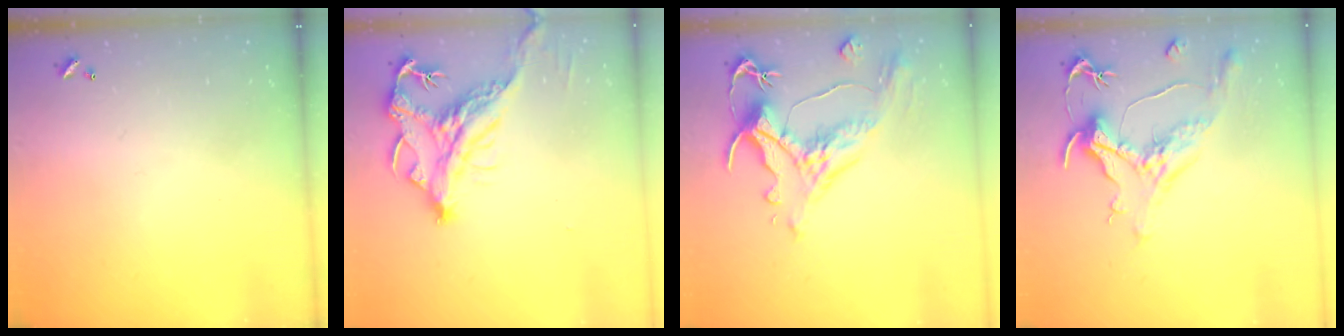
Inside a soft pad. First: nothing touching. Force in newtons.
{"total": 3.2, "press": 3.0, "slide": 1.3}
{"total": 1.5, "press": 0.2, "slide": 1.5}
{"total": 1.3, "press": 1.1, "slide": 0.7}